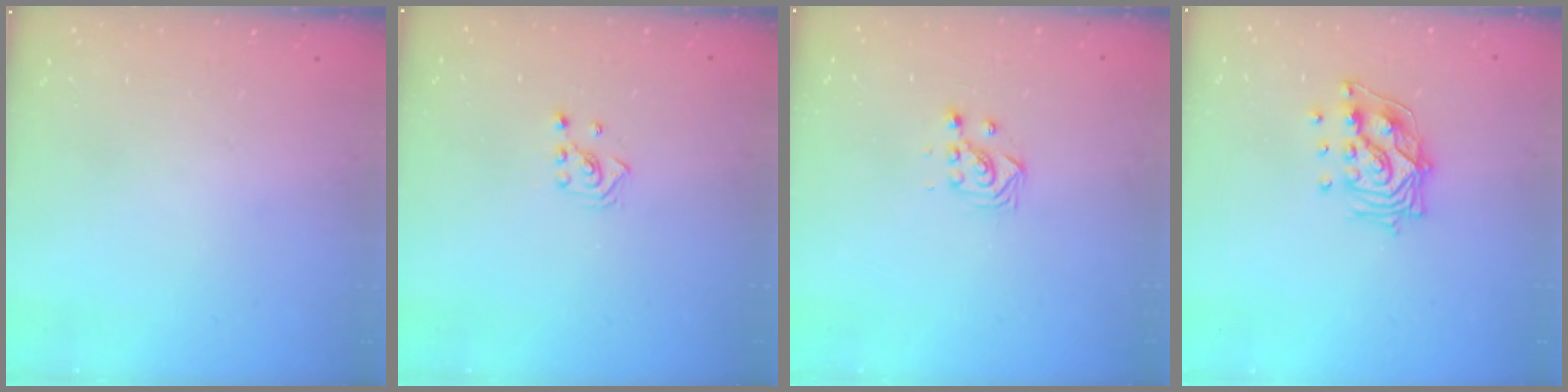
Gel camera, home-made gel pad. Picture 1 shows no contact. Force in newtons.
{"total": 2.1, "press": 2.1, "slide": 0.3}
{"total": 2.9, "press": 2.9, "slide": 0.4}
{"total": 12.9, "press": 12.8, "slide": 1.2}